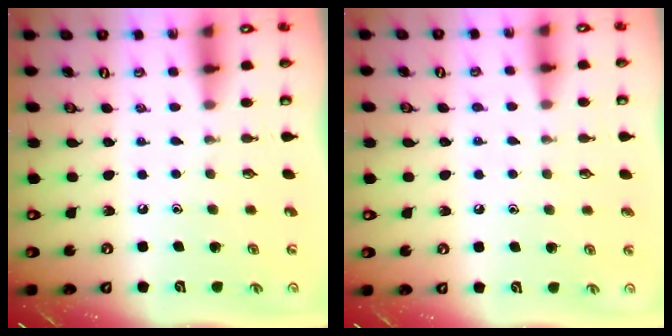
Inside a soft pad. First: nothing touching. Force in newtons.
{"total": 4.1, "press": 4.0, "slide": 0.5}